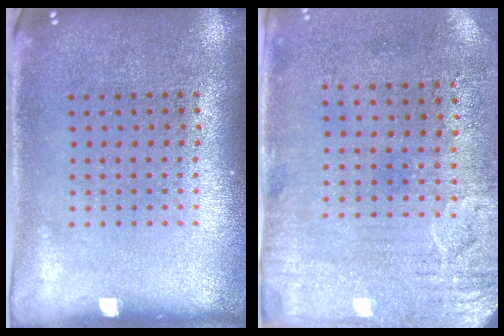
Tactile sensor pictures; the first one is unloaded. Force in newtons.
{"total": 3.3, "press": 2.7, "slide": 2.0}